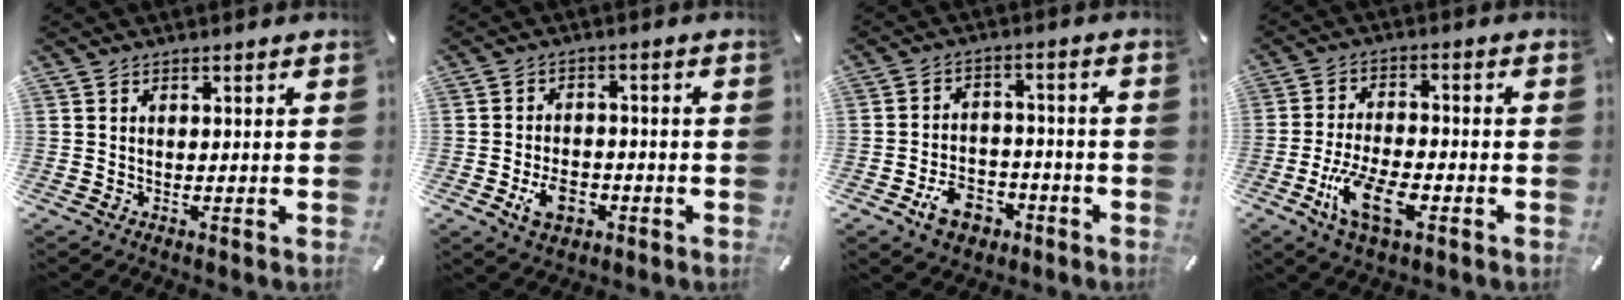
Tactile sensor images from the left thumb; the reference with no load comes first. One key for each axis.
{"total": 7.6, "fx": -2.7, "fy": 5.3, "fz": 4.8, "tx": -0.084, "ty": 0.005, "tz": -0.050}
{"total": 8.9, "fx": -4.3, "fy": 6.5, "fz": 4.1, "tx": -0.065, "ty": 0.036, "tz": -0.074}
{"total": 11.5, "fx": -5.0, "fy": 5.5, "fz": 8.8, "tx": -0.191, "ty": 0.007, "tz": -0.092}